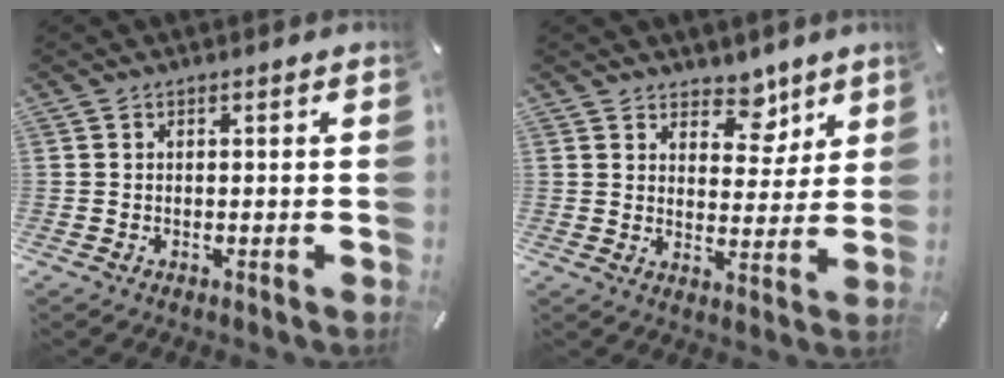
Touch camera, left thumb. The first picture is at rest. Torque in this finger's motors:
{"motor_torque": [0.19, -0.50, 0.17, 0.09, 0.02]}